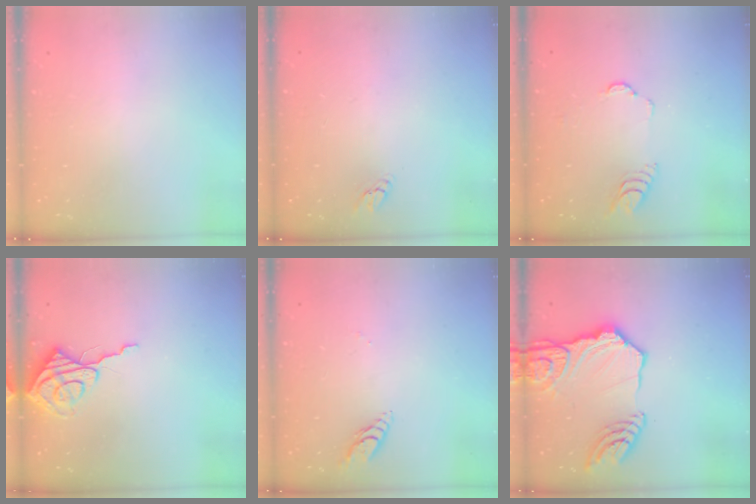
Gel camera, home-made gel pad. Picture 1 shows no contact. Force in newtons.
{"total": 2.7, "press": 2.7, "slide": 0.1}
{"total": 4.2, "press": 4.2, "slide": 0.4}
{"total": 8.5, "press": 8.4, "slide": 0.6}
{"total": 4.7, "press": 4.7, "slide": 0.1}
{"total": 19.1, "press": 19.0, "slide": 1.3}